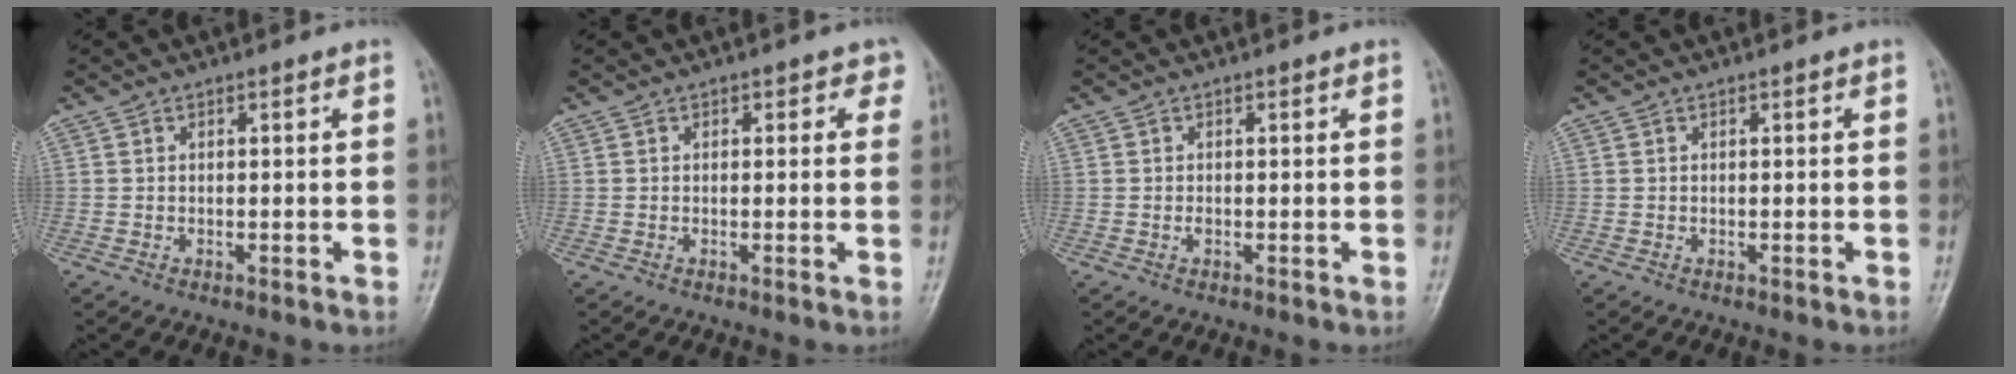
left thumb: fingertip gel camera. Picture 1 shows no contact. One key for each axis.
{"total": 2.0, "fx": 0.9, "fy": 1.5, "fz": 1.0, "tx": 0.020, "ty": 0.001, "tz": 0.002}
{"total": 0.6, "fx": 0.0, "fy": 0.4, "fz": 0.4, "tx": -0.005, "ty": 0.000, "tz": -0.002}
{"total": 0.0}